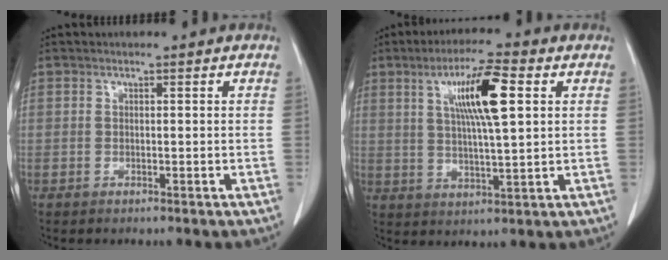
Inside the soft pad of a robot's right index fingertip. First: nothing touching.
{"total": 10.3, "force": [3.3, 1.0, 9.7], "torque": [-0.172, 0.008, 0.058]}